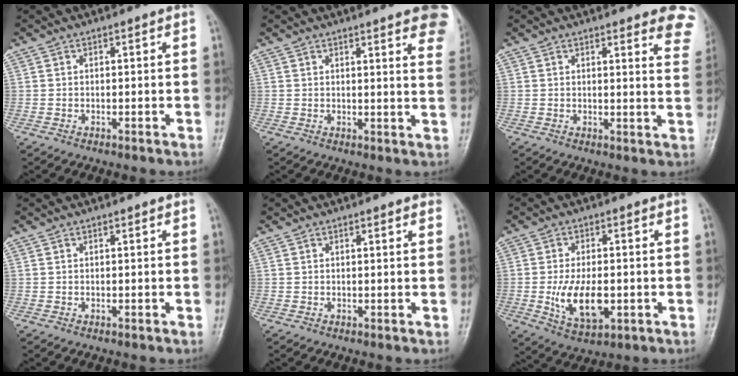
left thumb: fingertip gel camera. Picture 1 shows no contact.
{"total": 13.2, "force": [8.7, 2.8, 9.5], "torque": [-0.096, -0.027, 0.087]}
{"total": 9.0, "force": [7.1, 2.4, 4.8], "torque": [-0.021, -0.033, 0.057]}
{"total": 0.0}
{"total": 1.6, "force": [1.2, 0.3, 1.0], "torque": [-0.008, 0.001, 0.011]}
{"total": 9.8, "force": [-1.7, 5.2, 8.2], "torque": [-0.142, -0.007, -0.022]}